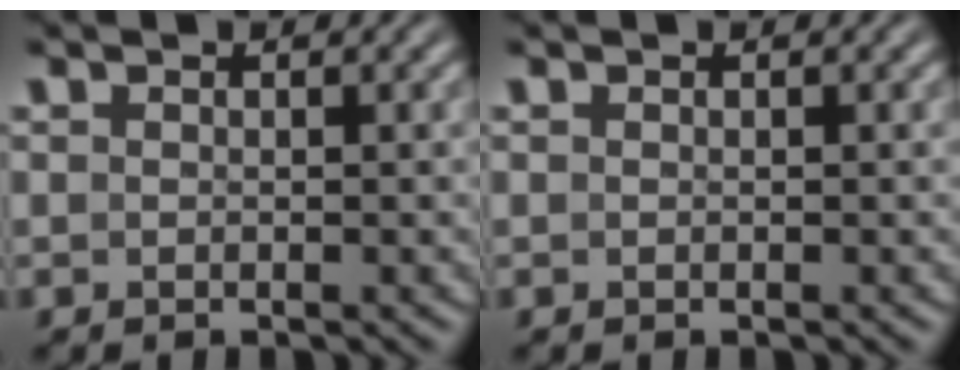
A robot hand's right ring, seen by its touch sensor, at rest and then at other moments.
{"total": 0.0}